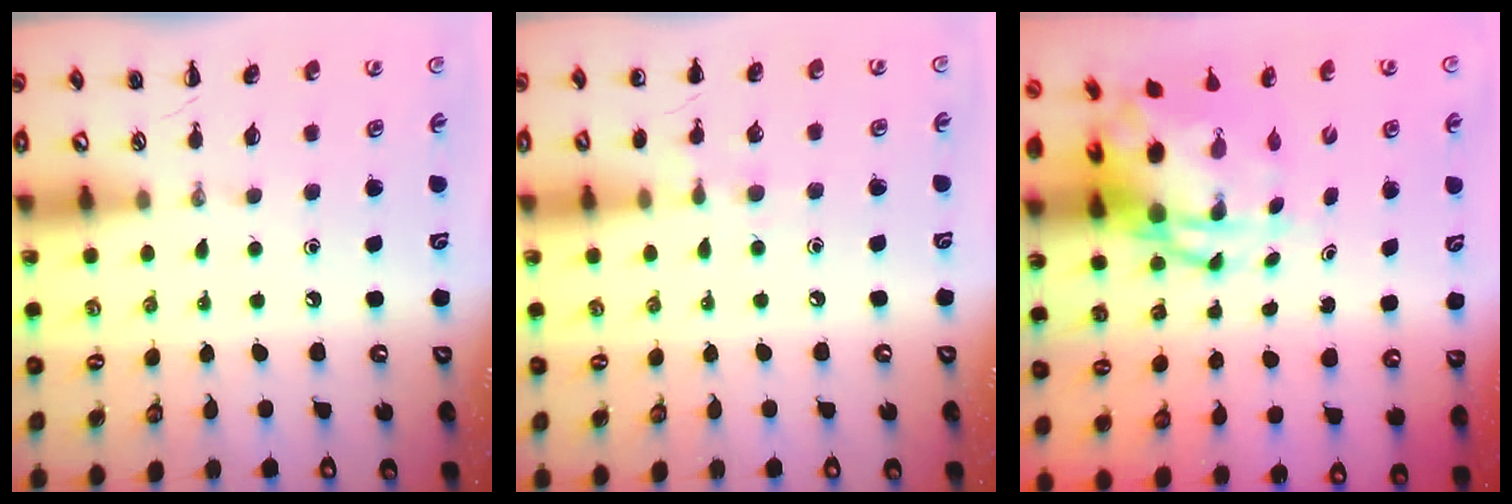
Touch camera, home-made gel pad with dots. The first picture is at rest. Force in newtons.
{"total": 5.9, "press": 5.6, "slide": 1.9}
{"total": 8.3, "press": 7.9, "slide": 2.4}